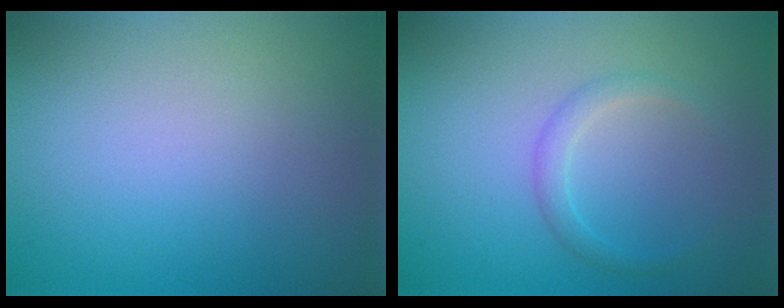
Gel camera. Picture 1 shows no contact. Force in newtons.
{"total": 1.5, "press": 1.5, "slide": 0.1}